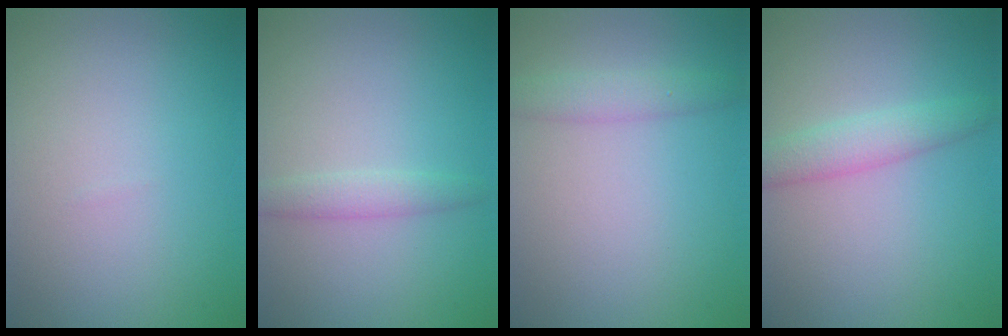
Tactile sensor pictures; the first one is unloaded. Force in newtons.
{"total": 1.6, "press": 1.6, "slide": 0.0}
{"total": 2.0, "press": 2.0, "slide": 0.0}
{"total": 2.6, "press": 2.6, "slide": 0.1}